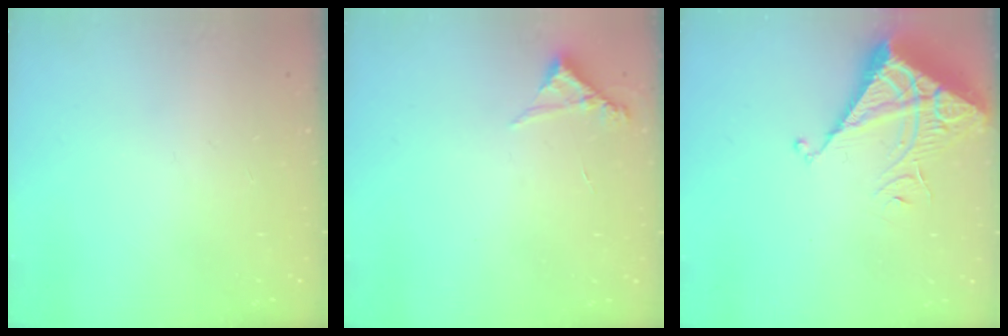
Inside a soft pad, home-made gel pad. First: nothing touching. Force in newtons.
{"total": 4.5, "press": 4.5, "slide": 0.3}
{"total": 7.0, "press": 7.0, "slide": 0.6}